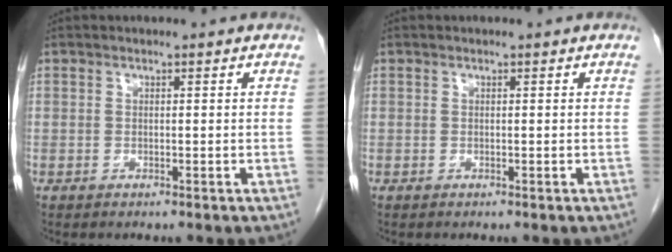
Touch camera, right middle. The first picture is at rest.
{"total": 0.0}